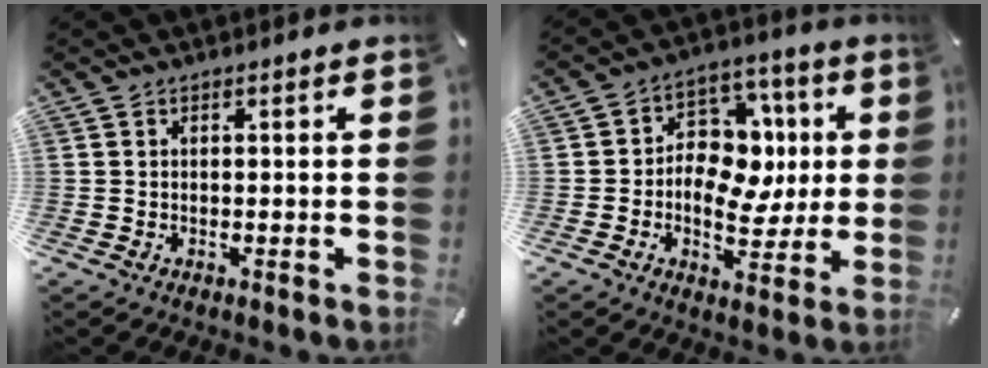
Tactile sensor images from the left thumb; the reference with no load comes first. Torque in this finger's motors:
{"motor_torque": [0.11, 0.94, 0.99, -0.37, 0.05]}